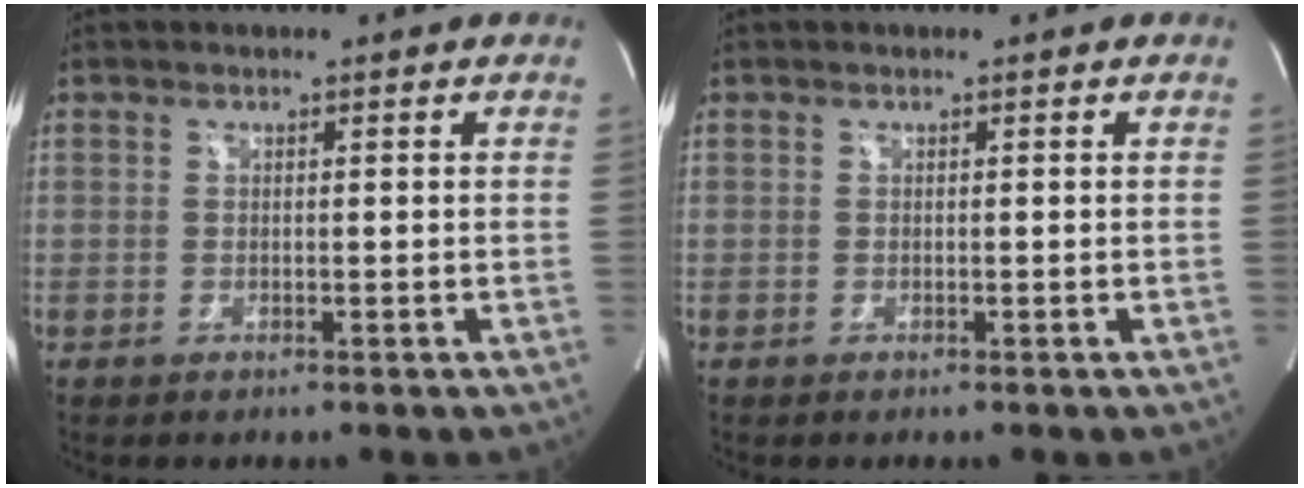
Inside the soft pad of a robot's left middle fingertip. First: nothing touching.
{"total": 0.0}